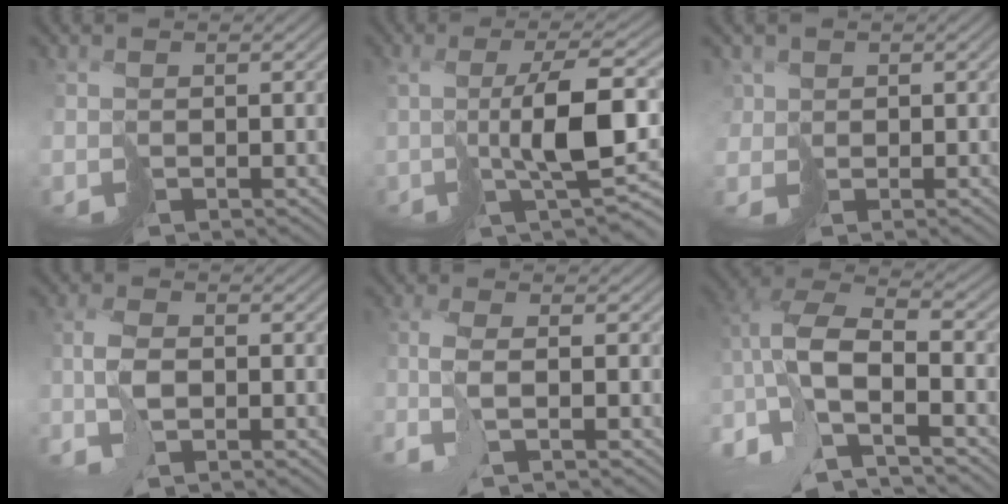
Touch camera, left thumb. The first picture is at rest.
{"total": 8.8, "force": [0.2, 1.5, 8.7], "torque": [-0.134, 0.000, 0.011]}
{"total": 2.2, "force": [0.6, 2.1, 0.2], "torque": [-0.015, 0.002, 0.001]}
{"total": 3.6, "force": [-1.6, 1.3, 3.0], "torque": [-0.064, 0.006, -0.043]}
{"total": 3.9, "force": [-1.6, 0.0, 3.6], "torque": [-0.068, 0.004, -0.045]}
{"total": 12.5, "force": [-5.6, 5.0, 10.0], "torque": [-0.238, -0.004, -0.095]}